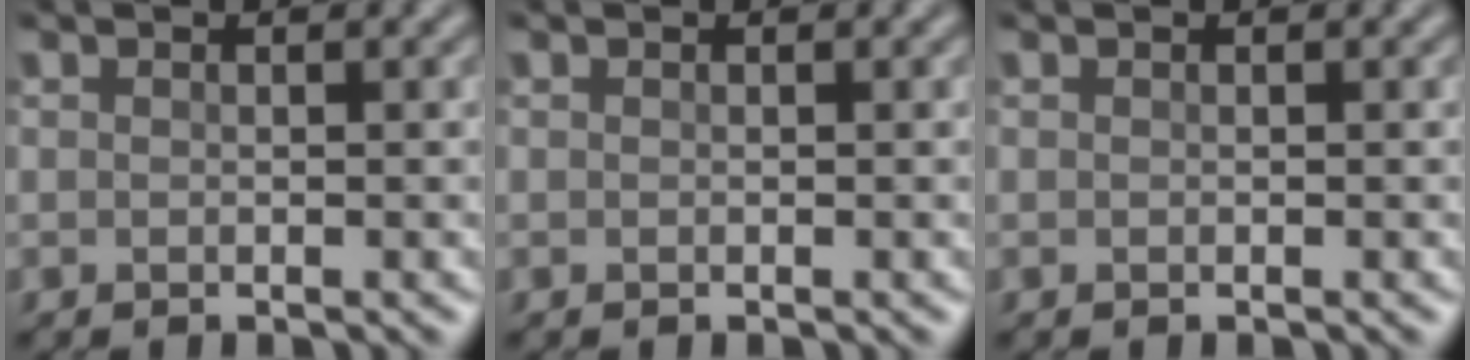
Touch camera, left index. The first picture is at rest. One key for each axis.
{"total": 0.0}
{"total": 0.0}